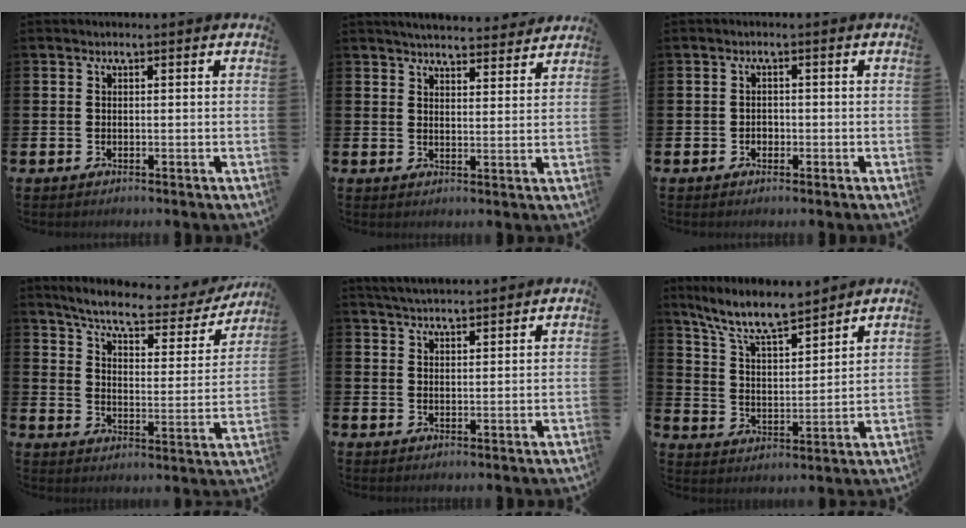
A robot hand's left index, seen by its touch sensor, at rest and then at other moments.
{"total": 4.8, "force": [4.7, 0.5, 0.5], "torque": [-0.017, -0.028, 0.084]}
{"total": 1.1, "force": [-0.4, 1.0, 0.3], "torque": [-0.004, 0.002, -0.010]}
{"total": 6.7, "force": [6.0, 1.2, 2.9], "torque": [-0.077, -0.041, 0.096]}
{"total": 3.7, "force": [3.6, 0.2, 0.5], "torque": [-0.013, -0.014, 0.066]}
{"total": 8.8, "force": [8.0, 1.5, 3.6], "torque": [-0.101, -0.042, 0.143]}